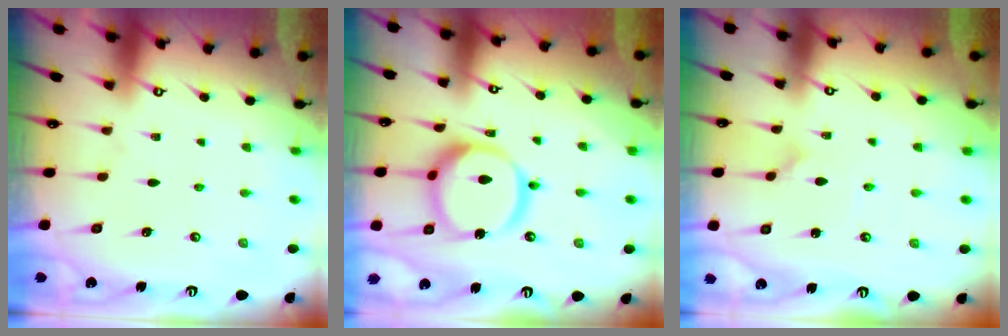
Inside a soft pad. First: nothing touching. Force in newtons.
{"total": 16.4, "press": 16.3, "slide": 1.8}
{"total": 2.9, "press": 2.9, "slide": 0.2}